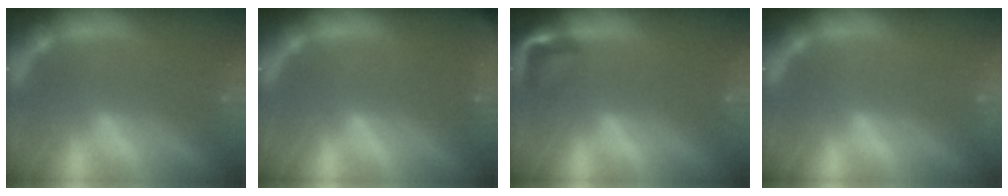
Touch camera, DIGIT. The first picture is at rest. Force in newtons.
{"total": 5.0}
{"total": 2.9}
{"total": 0.0}